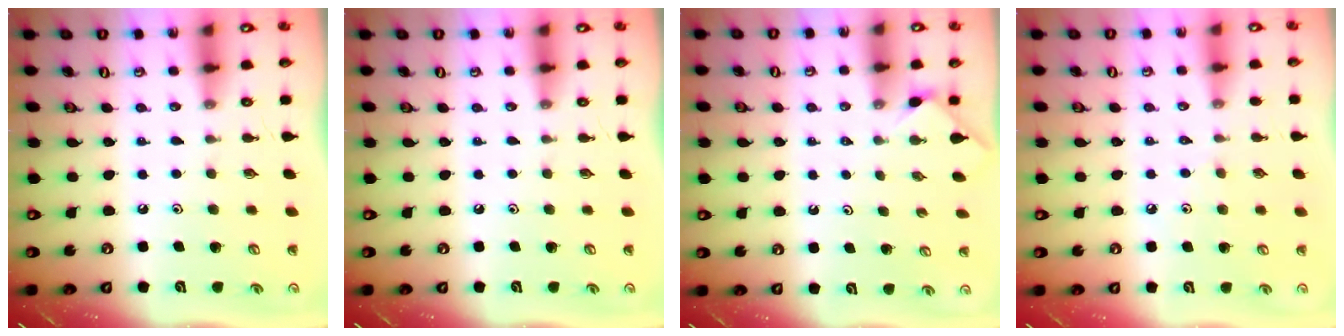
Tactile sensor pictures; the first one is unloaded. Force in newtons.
{"total": 0.0}
{"total": 0.0}
{"total": 6.1, "press": 6.0, "slide": 1.0}